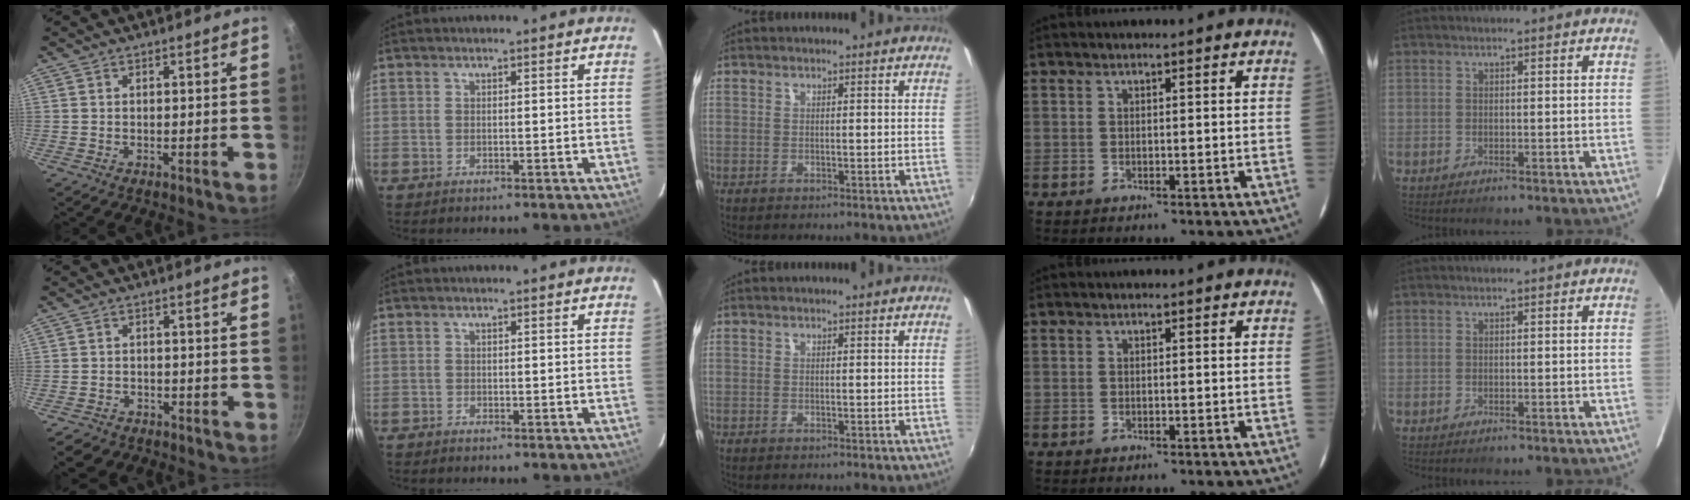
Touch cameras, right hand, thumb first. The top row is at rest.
{"thumb": {"total": 4.1, "force": [-3.0, 2.6, 1.0], "torque": [-0.015, 0.034, -0.042]}, "index": {"total": 0.6, "force": [-0.5, 0.2, 0.0], "torque": [-0.001, 0.003, -0.011]}}